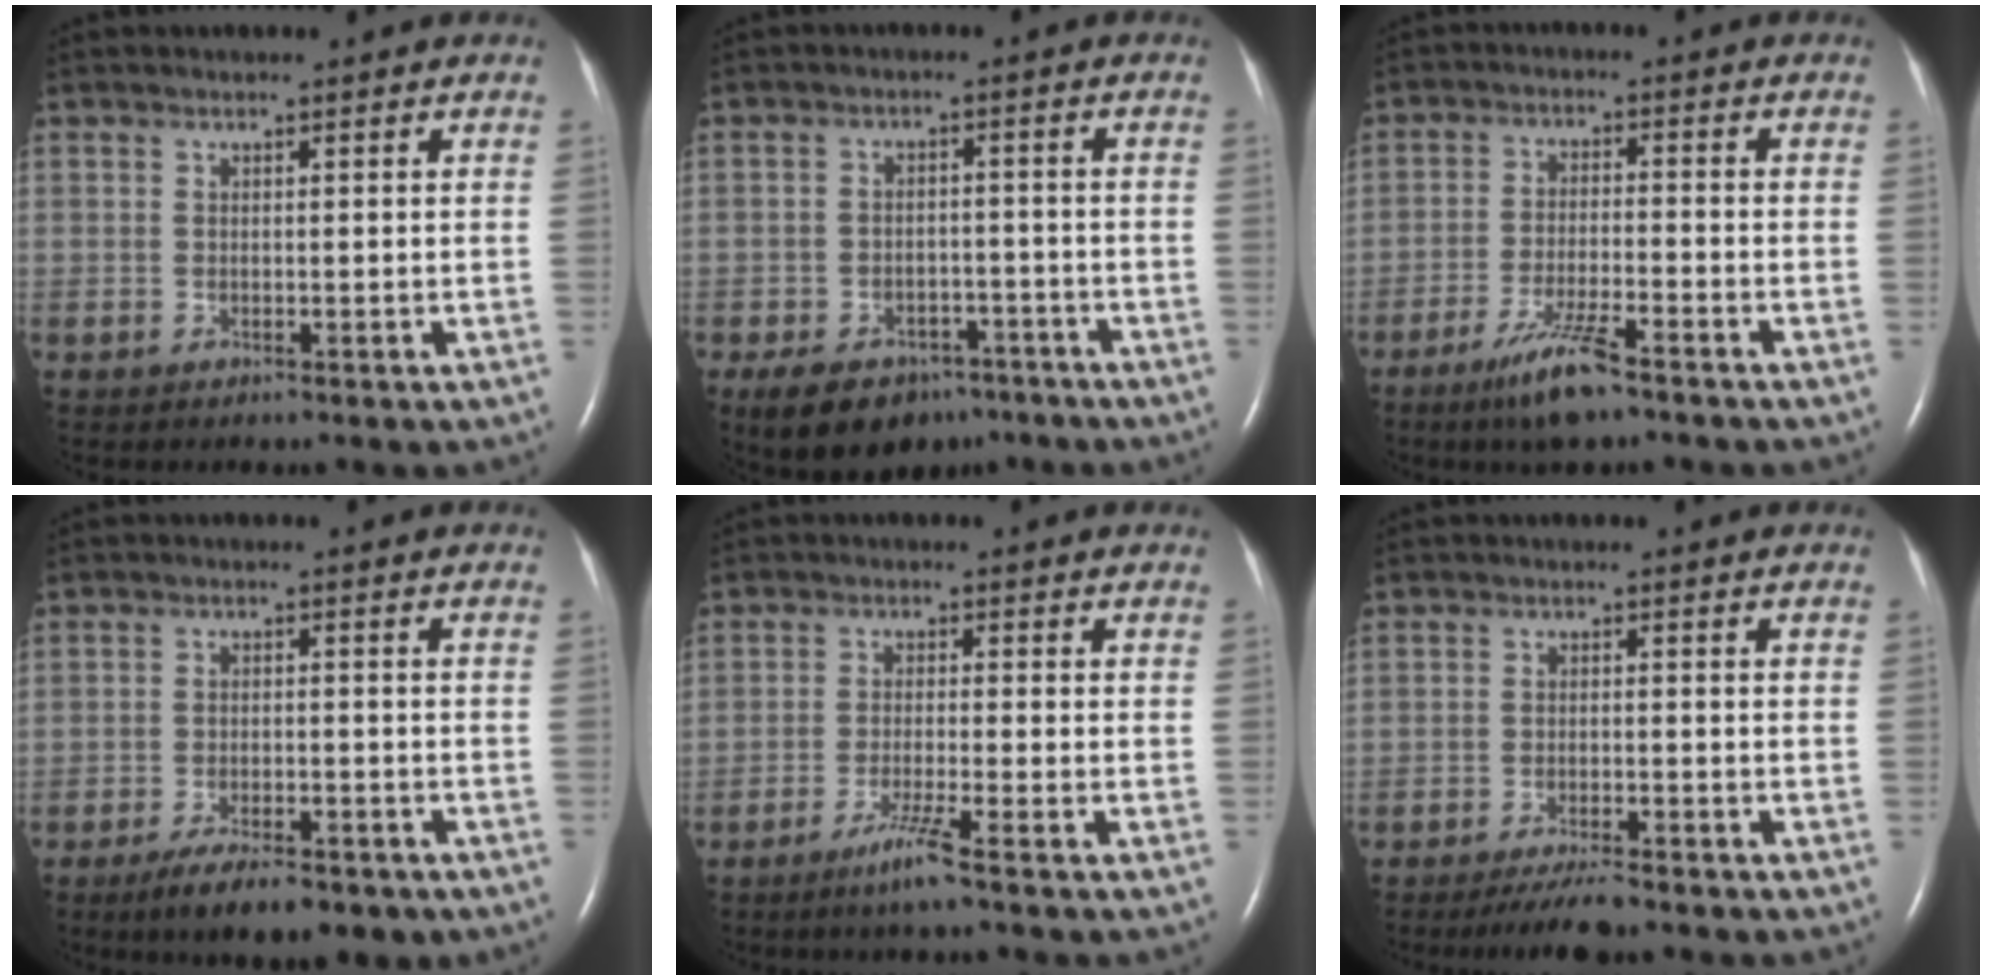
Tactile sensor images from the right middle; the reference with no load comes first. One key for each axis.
{"total": 11.0, "fx": -7.4, "fy": 6.6, "fz": 4.6, "tx": -0.083, "ty": 0.009, "tz": -0.107}
{"total": 7.1, "fx": -5.0, "fy": 0.7, "fz": 5.0, "tx": -0.105, "ty": -0.014, "tz": -0.090}
{"total": 8.2, "fx": -5.9, "fy": 2.7, "fz": 4.9, "tx": -0.073, "ty": -0.007, "tz": -0.088}
{"total": 4.0, "fx": -2.7, "fy": -0.9, "fz": 2.7, "tx": -0.060, "ty": -0.011, "tz": -0.057}
{"total": 4.8, "fx": -4.2, "fy": 0.2, "fz": 2.3, "tx": -0.043, "ty": -0.013, "tz": -0.072}